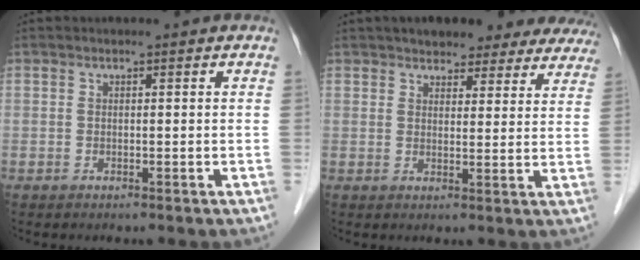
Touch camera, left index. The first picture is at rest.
{"total": 15.4, "force": [13.4, 5.5, 5.2], "torque": [-0.036, 0.013, 0.146]}